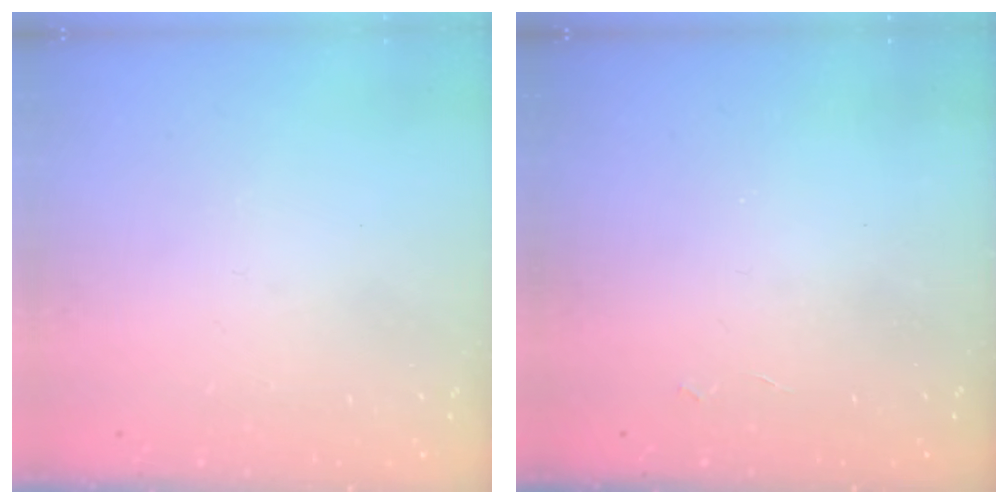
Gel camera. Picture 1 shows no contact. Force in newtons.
{"total": 2.0, "press": 2.0, "slide": 0.4}